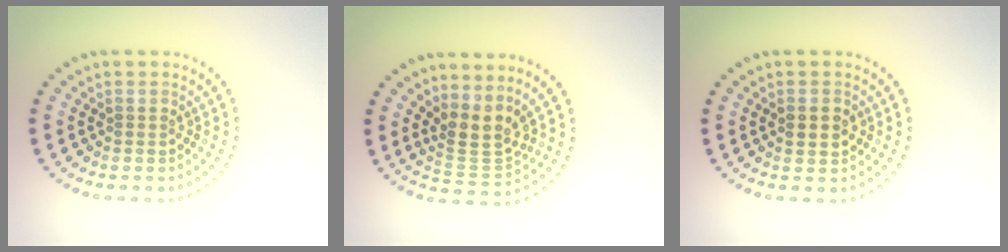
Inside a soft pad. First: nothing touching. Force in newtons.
{"total": 3.2, "press": 2.3, "slide": 2.1}
{"total": 1.8, "press": 1.8, "slide": 0.3}